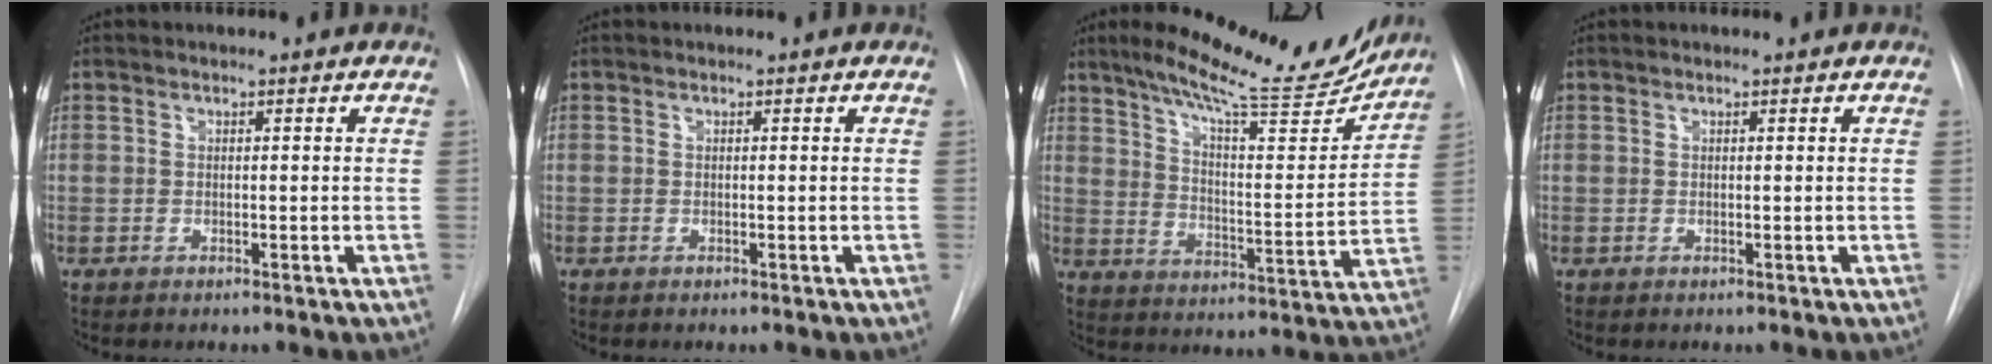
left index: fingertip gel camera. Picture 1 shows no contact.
{"total": 0.0}
{"total": 19.0, "force": [16.7, 2.4, 8.7], "torque": [-0.131, -0.029, 0.236]}
{"total": 0.0}